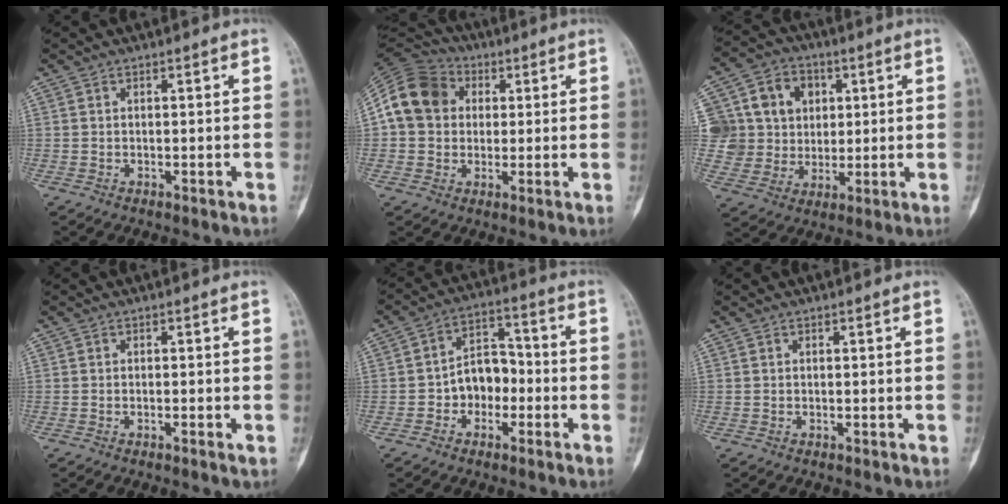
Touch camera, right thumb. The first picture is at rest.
{"total": 13.2, "force": [2.1, 11.3, 6.5], "torque": [-0.111, 0.023, 0.028]}
{"total": 15.4, "force": [3.8, 13.8, 5.7], "torque": [-0.071, 0.024, 0.078]}
{"total": 0.9, "force": [-0.4, 0.0, 0.8], "torque": [-0.016, -0.001, -0.006]}
{"total": 8.2, "force": [-2.0, 6.1, 5.1], "torque": [-0.046, 0.041, -0.045]}
{"total": 0.0}